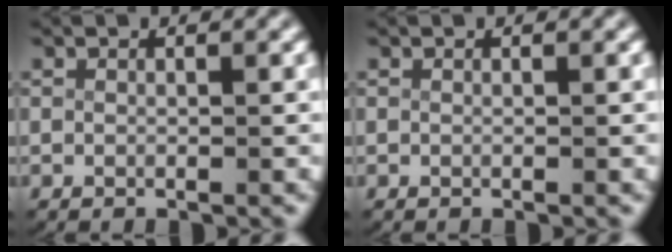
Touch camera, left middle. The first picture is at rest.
{"total": 0.0}